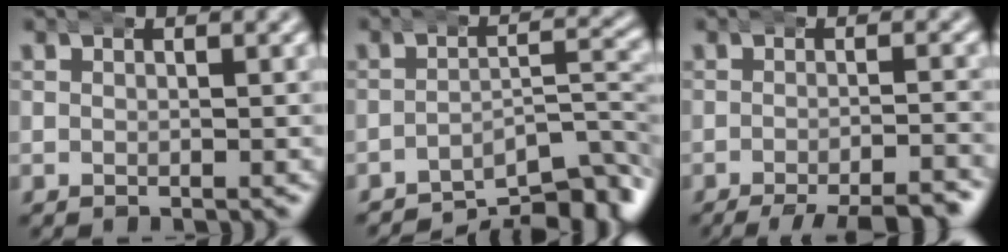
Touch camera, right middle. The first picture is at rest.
{"total": 9.8, "force": [-6.5, 4.0, 6.1], "torque": [-0.060, -0.019, -0.096]}
{"total": 9.4, "force": [-8.0, 2.9, 4.0], "torque": [-0.039, -0.015, -0.118]}